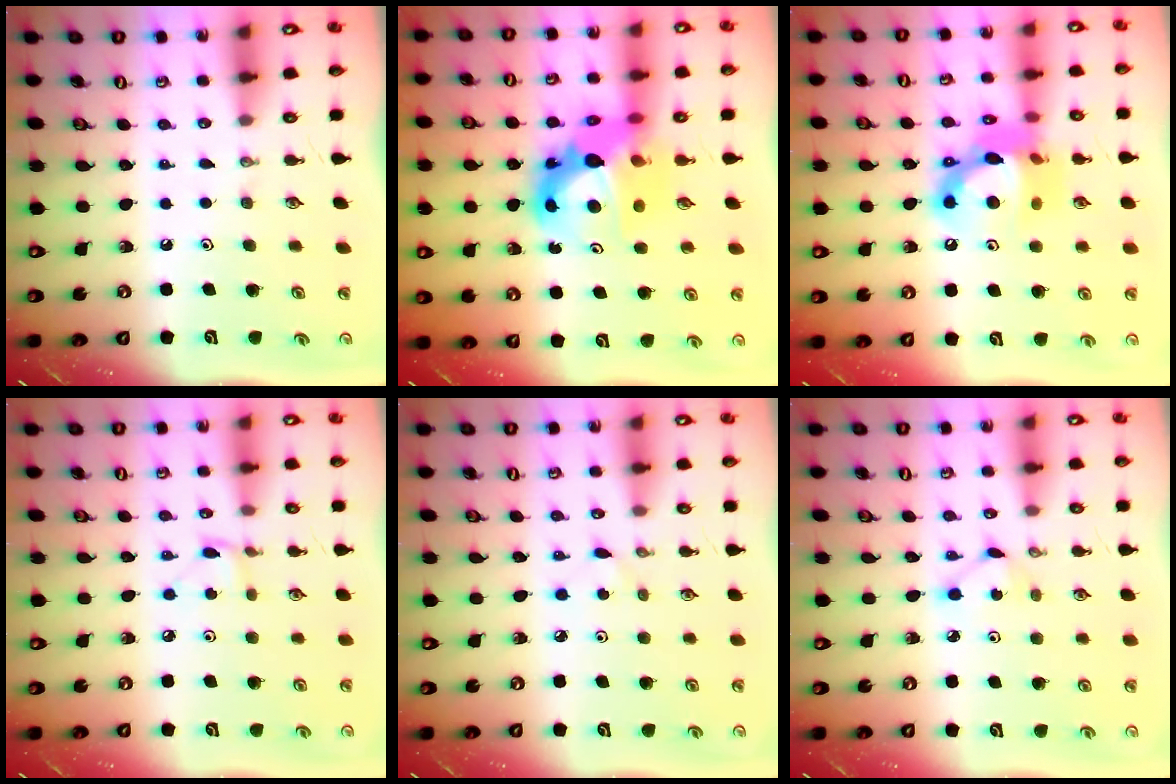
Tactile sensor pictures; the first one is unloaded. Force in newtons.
{"total": 13.7, "press": 13.6, "slide": 1.3}
{"total": 15.9, "press": 15.9, "slide": 0.9}
{"total": 2.9, "press": 2.9, "slide": 0.4}
{"total": 2.9, "press": 2.9, "slide": 0.4}
{"total": 3.2, "press": 3.2, "slide": 0.5}